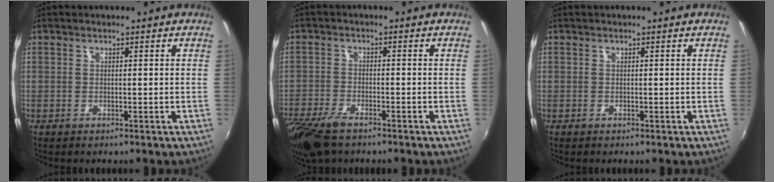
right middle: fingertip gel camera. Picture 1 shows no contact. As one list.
[{"total": 10.0, "force": [-7.3, 3.5, 6.0], "torque": [-0.148, -0.035, -0.138]}, {"total": 0.0}]